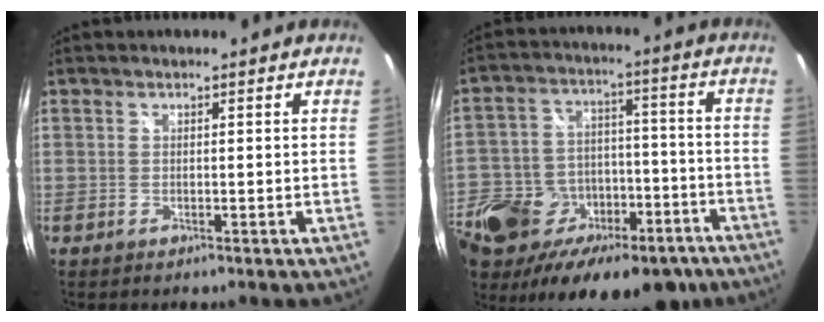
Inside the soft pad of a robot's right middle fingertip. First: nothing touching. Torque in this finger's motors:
{"motor_torque": [1.07, -1.07, 0.93, 0.21]}